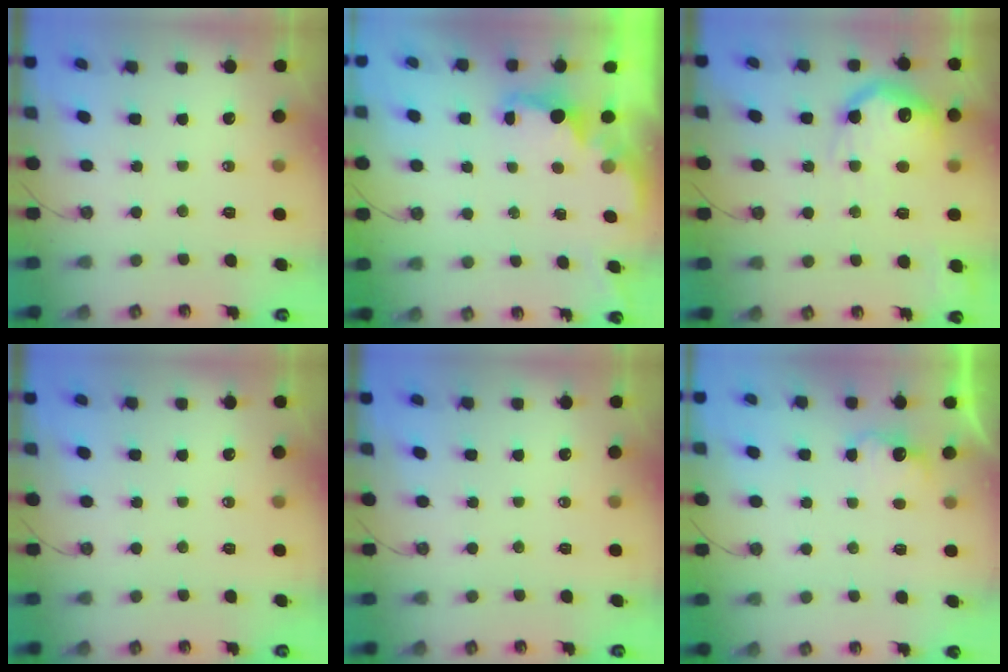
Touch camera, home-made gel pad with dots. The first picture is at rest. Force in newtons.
{"total": 1.9, "press": 1.7, "slide": 0.7}
{"total": 17.1, "press": 17.1, "slide": 0.7}
{"total": 0.0}
{"total": 0.0}
{"total": 4.1, "press": 4.0, "slide": 0.8}